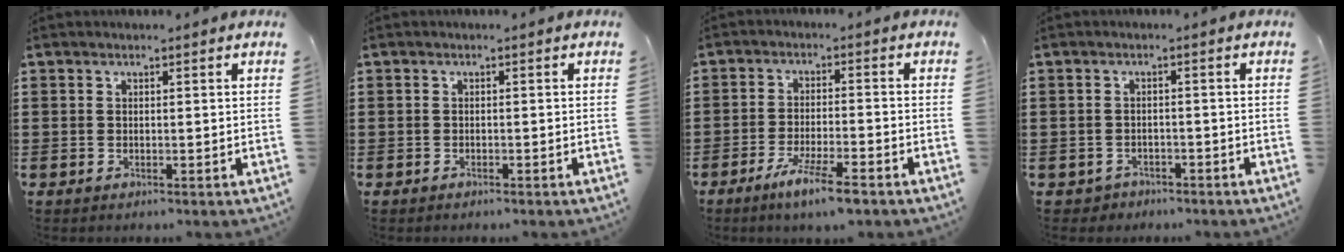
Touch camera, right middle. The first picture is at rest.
{"total": 0.7, "force": [-0.6, 0.4, -0.1], "torque": [0.000, 0.000, -0.014]}
{"total": 6.1, "force": [-4.4, 0.4, 4.2], "torque": [-0.078, -0.008, -0.077]}
{"total": 2.0, "force": [-1.8, 0.8, -0.3], "torque": [-0.005, -0.002, -0.042]}